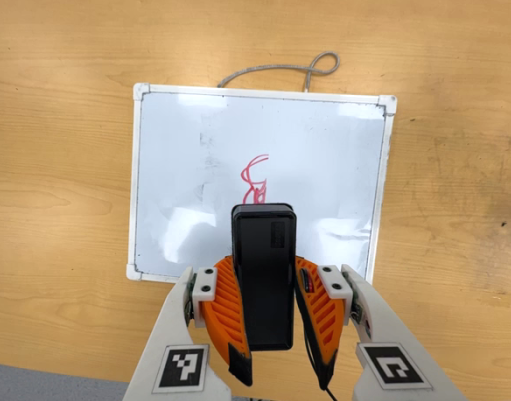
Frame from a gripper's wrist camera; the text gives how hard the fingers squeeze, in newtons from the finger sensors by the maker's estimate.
{"total": 8.6, "left": 7.4, "right": 9.8}